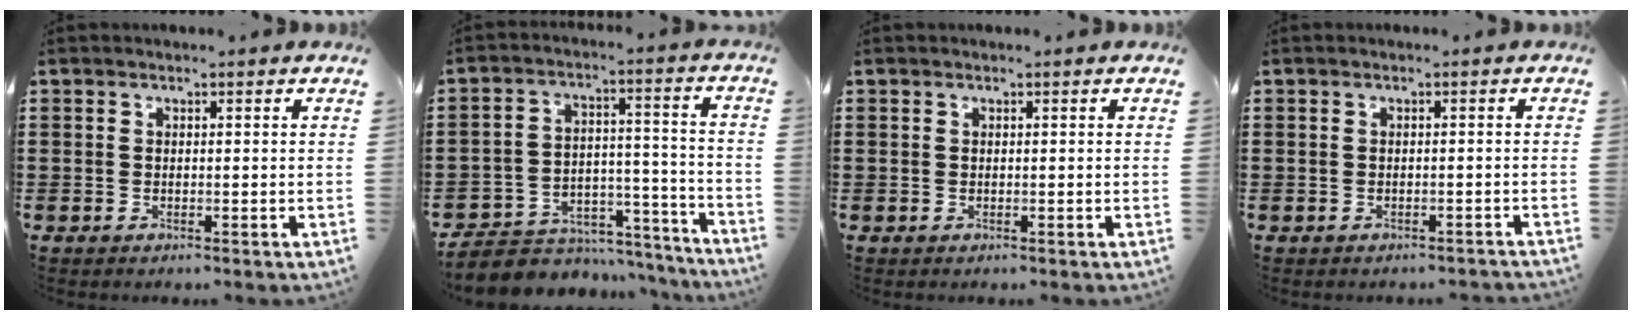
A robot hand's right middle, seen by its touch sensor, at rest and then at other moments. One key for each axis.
{"total": 6.0, "fx": -5.4, "fy": 2.3, "fz": 0.9, "tx": -0.020, "ty": 0.015, "tz": -0.106}
{"total": 0.0}
{"total": 0.9, "fx": -0.9, "fy": 0.1, "fz": 0.0, "tx": -0.005, "ty": -0.002, "tz": -0.018}